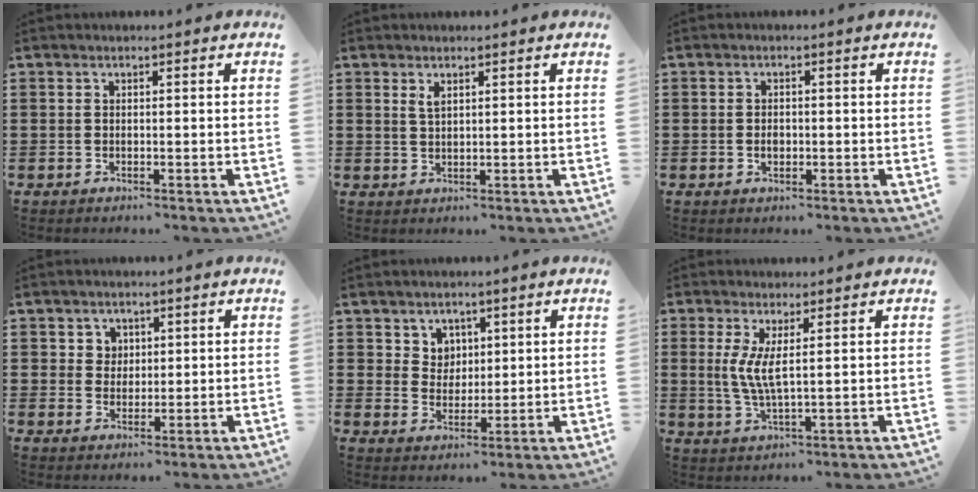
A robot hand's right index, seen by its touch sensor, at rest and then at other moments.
{"total": 1.6, "force": [1.0, 0.6, 1.1], "torque": [-0.025, 0.003, 0.017]}
{"total": 1.5, "force": [-0.3, 0.9, 1.2], "torque": [-0.023, 0.003, -0.006]}
{"total": 2.7, "force": [1.3, 2.4, 0.4], "torque": [-0.011, 0.007, 0.021]}
{"total": 4.2, "force": [2.4, 3.4, 0.5], "torque": [-0.020, 0.008, 0.042]}
{"total": 4.5, "force": [1.1, 0.6, 4.3], "torque": [-0.095, -0.009, 0.017]}